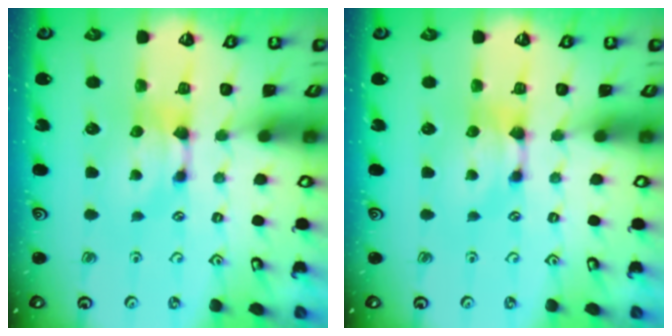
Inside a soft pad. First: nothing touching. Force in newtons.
{"total": 0.0}